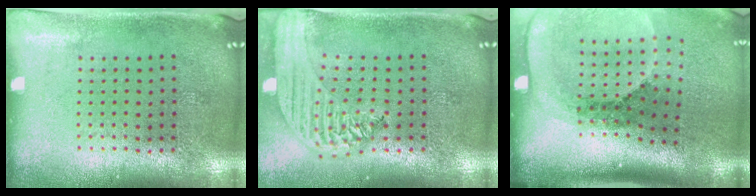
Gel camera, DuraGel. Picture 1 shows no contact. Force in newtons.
{"total": 2.2, "press": 2.0, "slide": 0.9}
{"total": 2.6, "press": 1.9, "slide": 1.8}